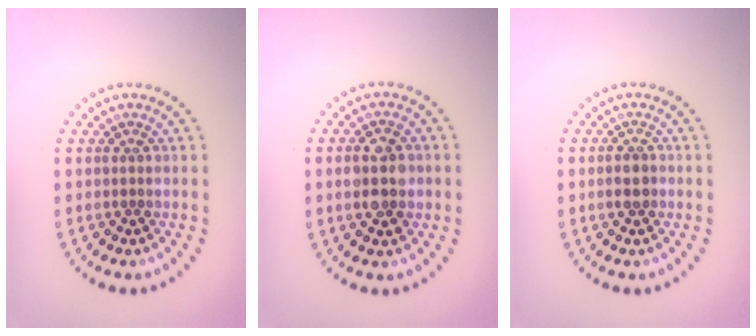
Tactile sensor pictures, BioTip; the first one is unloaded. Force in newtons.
{"total": 4.0, "press": 4.0, "slide": 0.2}
{"total": 1.7, "press": 1.7, "slide": 0.5}